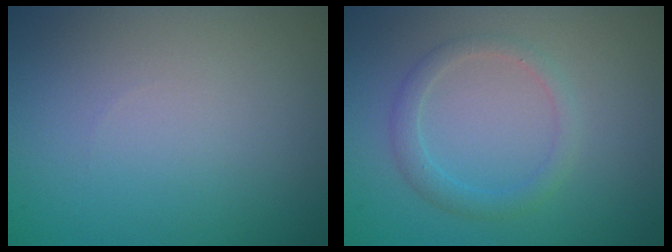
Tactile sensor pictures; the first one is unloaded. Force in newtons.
{"total": 1.9, "press": 1.9, "slide": 0.0}